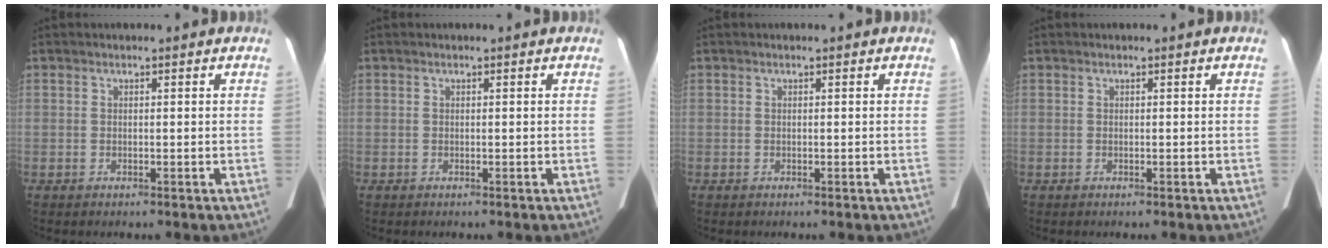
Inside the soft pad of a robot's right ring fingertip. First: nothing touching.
{"total": 0.0}
{"total": 0.0}
{"total": 0.0}